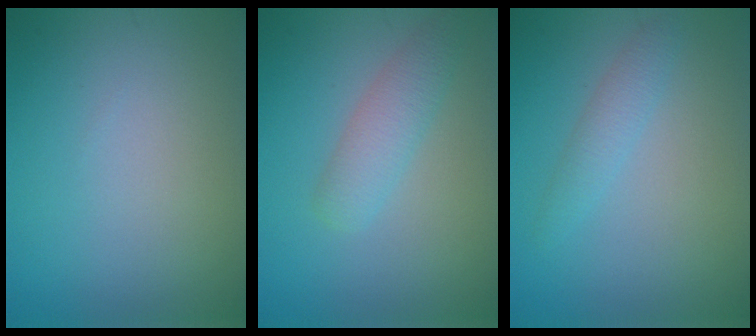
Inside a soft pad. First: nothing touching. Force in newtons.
{"total": 2.6, "press": 2.6, "slide": 0.1}
{"total": 1.7, "press": 1.7, "slide": 0.1}